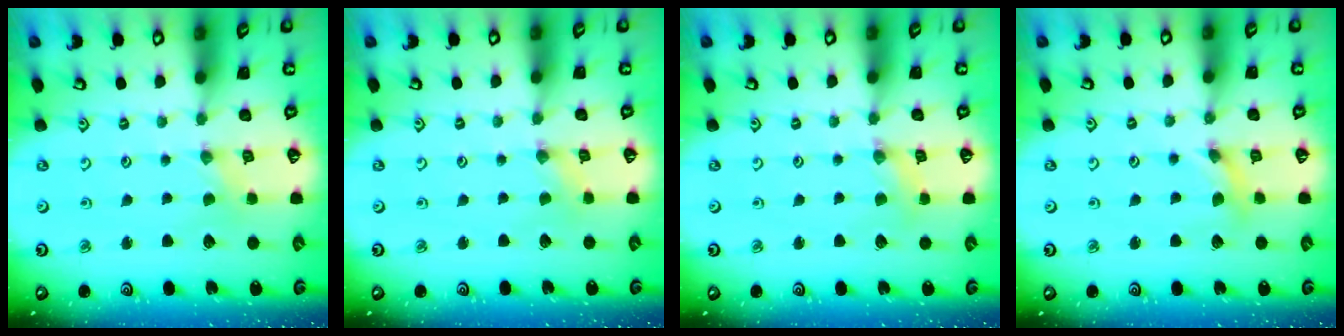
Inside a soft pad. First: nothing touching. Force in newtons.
{"total": 0.6, "press": 0.5, "slide": 0.2}
{"total": 2.5, "press": 2.5, "slide": 0.3}
{"total": 2.7, "press": 2.7, "slide": 0.2}